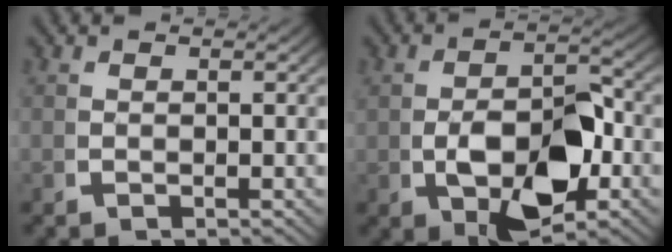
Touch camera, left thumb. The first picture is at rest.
{"total": 9.0, "force": [-0.9, 4.6, 7.7], "torque": [-0.140, -0.015, -0.003]}